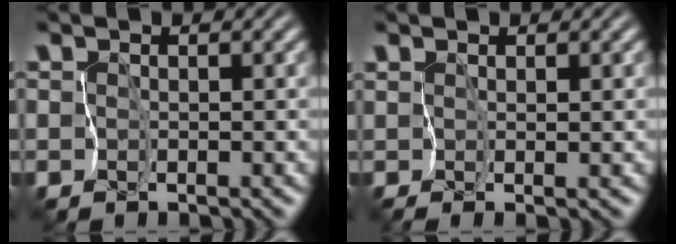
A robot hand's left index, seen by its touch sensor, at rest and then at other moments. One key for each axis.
{"total": 0.9, "fx": 0.2, "fy": -0.9, "fz": -0.1, "tx": -0.010, "ty": 0.001, "tz": 0.003}